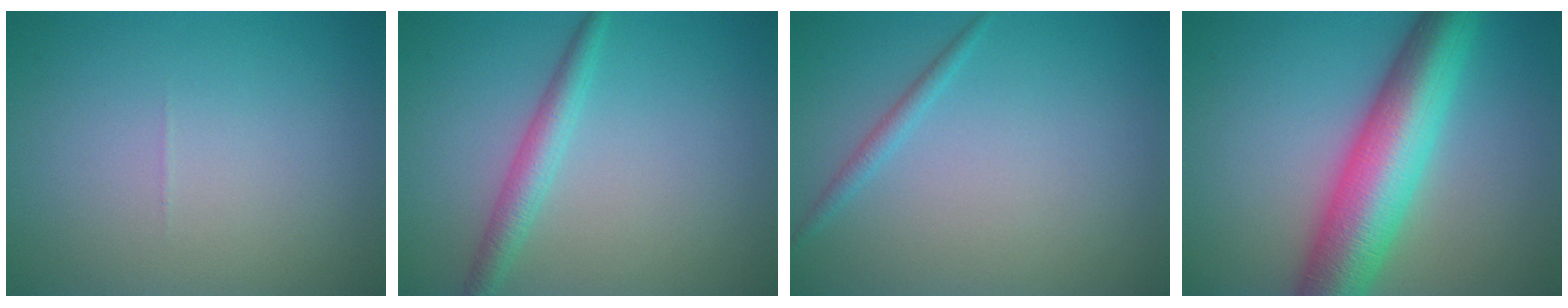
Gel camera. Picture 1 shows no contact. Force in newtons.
{"total": 2.5, "press": 2.5, "slide": 0.0}
{"total": 1.1, "press": 1.1, "slide": 0.0}
{"total": 10.1, "press": 10.1, "slide": 0.1}